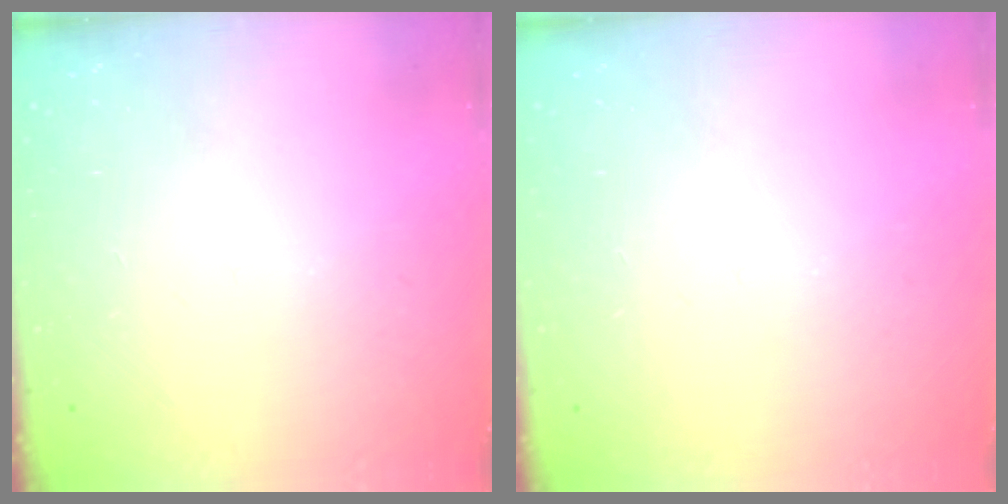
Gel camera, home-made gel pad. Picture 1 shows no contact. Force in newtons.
{"total": 0.0}